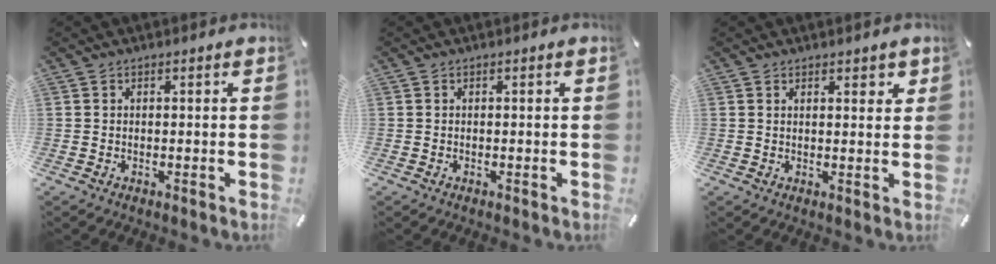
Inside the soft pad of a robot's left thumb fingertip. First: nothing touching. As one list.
[{"total": 0.0}, {"total": 2.2, "force": [1.6, 1.1, 1.1], "torque": [-0.007, -0.005, 0.026]}]